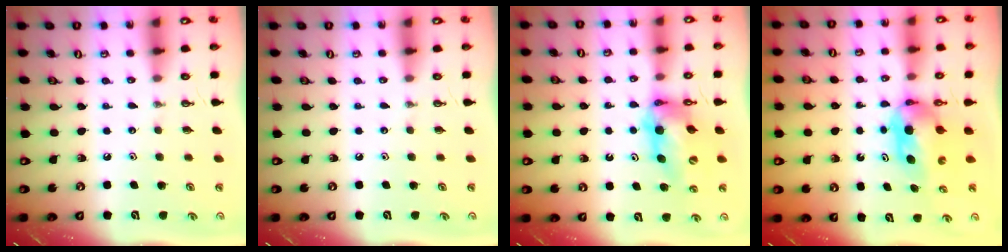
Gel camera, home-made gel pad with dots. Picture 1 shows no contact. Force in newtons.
{"total": 0.0}
{"total": 11.6, "press": 11.6, "slide": 1.1}
{"total": 5.6, "press": 5.4, "slide": 1.7}